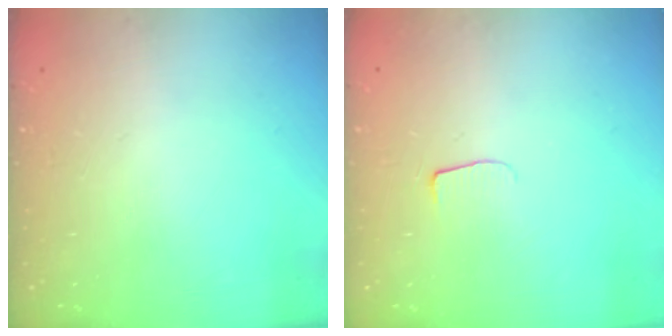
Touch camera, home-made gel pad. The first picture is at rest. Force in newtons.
{"total": 5.1, "press": 5.0, "slide": 0.6}